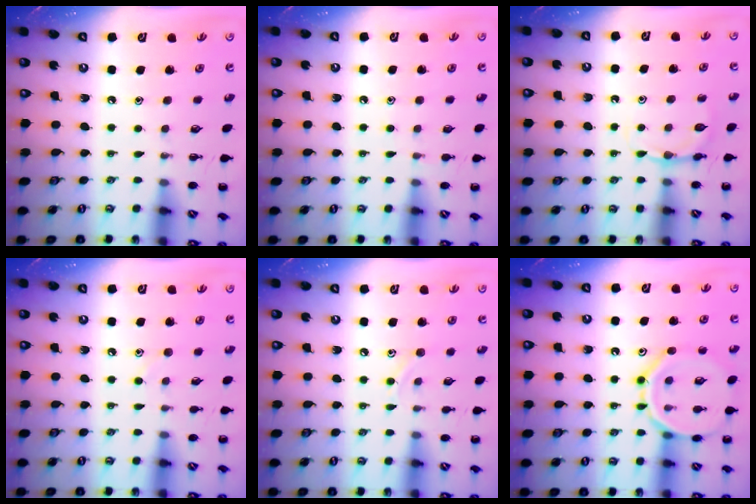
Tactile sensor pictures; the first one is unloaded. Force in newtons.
{"total": 4.5, "press": 4.3, "slide": 1.4}
{"total": 4.4, "press": 4.1, "slide": 1.6}
{"total": 5.8, "press": 5.3, "slide": 2.3}
{"total": 6.5, "press": 6.2, "slide": 1.9}
{"total": 12.8, "press": 12.7, "slide": 1.2}